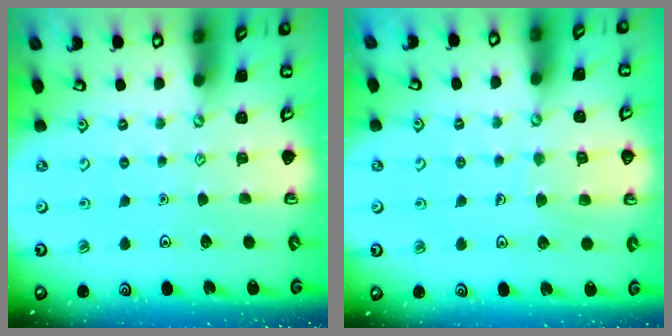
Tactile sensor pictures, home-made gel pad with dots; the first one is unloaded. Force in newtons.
{"total": 7.0, "press": 6.9, "slide": 0.6}